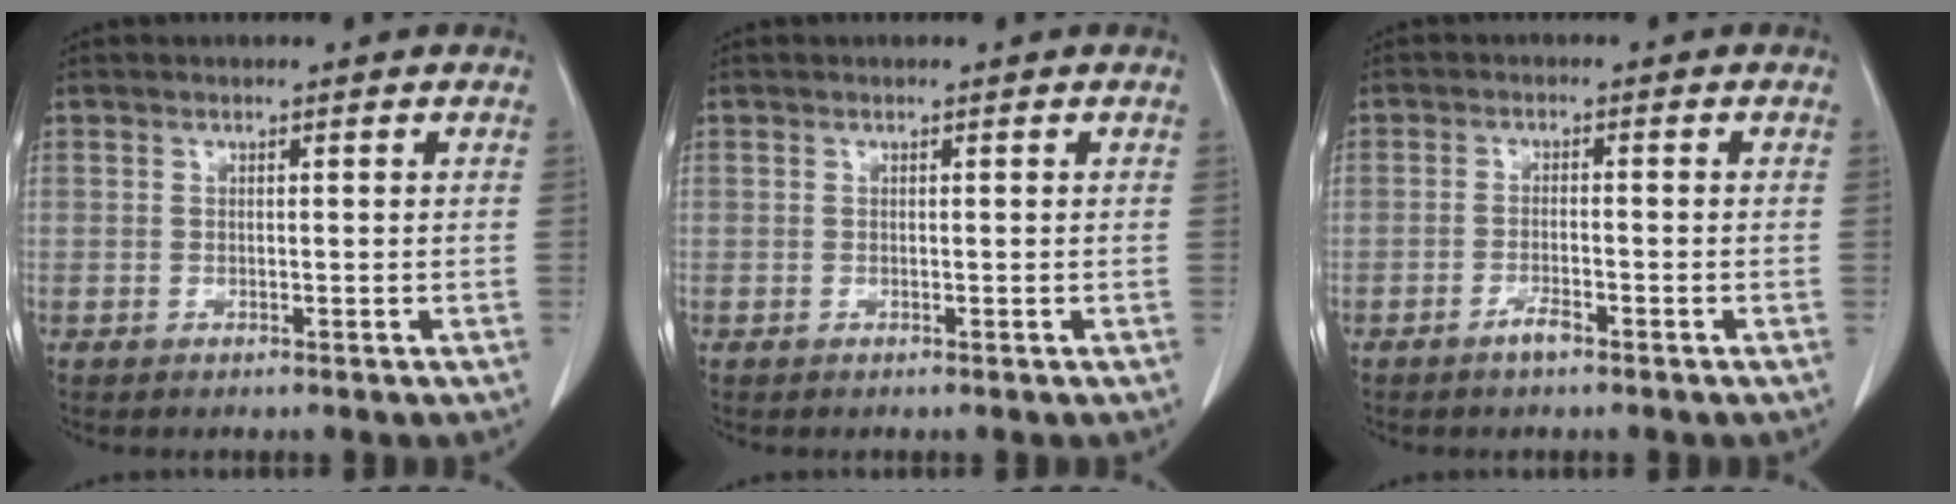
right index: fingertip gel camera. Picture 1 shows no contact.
{"total": 0.0}
{"total": 2.3, "force": [-1.6, 0.3, 1.7], "torque": [-0.031, 0.000, -0.029]}